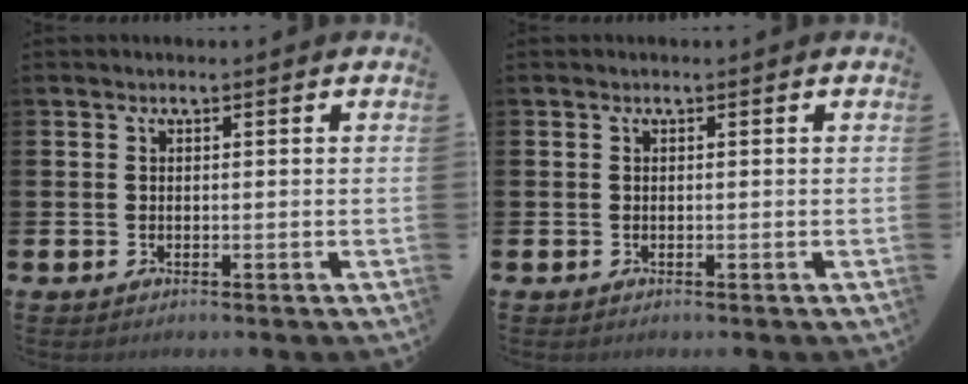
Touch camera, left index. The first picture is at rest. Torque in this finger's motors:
{"motor_torque": [-0.06, -0.06, 0.01, 0.01]}